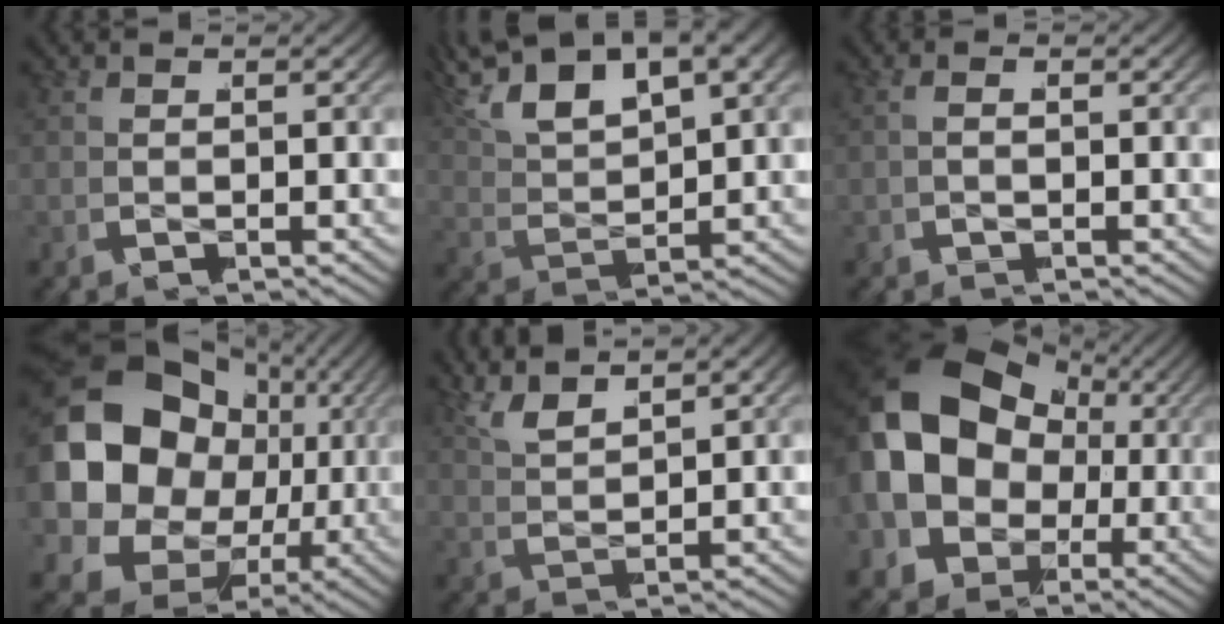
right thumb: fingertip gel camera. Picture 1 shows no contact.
{"total": 7.9, "force": [3.0, 4.7, 5.6], "torque": [-0.127, 0.015, 0.044]}
{"total": 0.6, "force": [-0.4, 0.0, 0.5], "torque": [-0.007, 0.010, -0.013]}
{"total": 22.6, "force": [0.4, 17.5, 14.3], "torque": [-0.311, -0.031, 0.009]}
{"total": 2.8, "force": [2.1, 0.5, 1.7], "torque": [-0.041, 0.010, 0.044]}
{"total": 19.0, "force": [-0.1, 14.6, 12.2], "torque": [-0.285, -0.034, 0.012]}